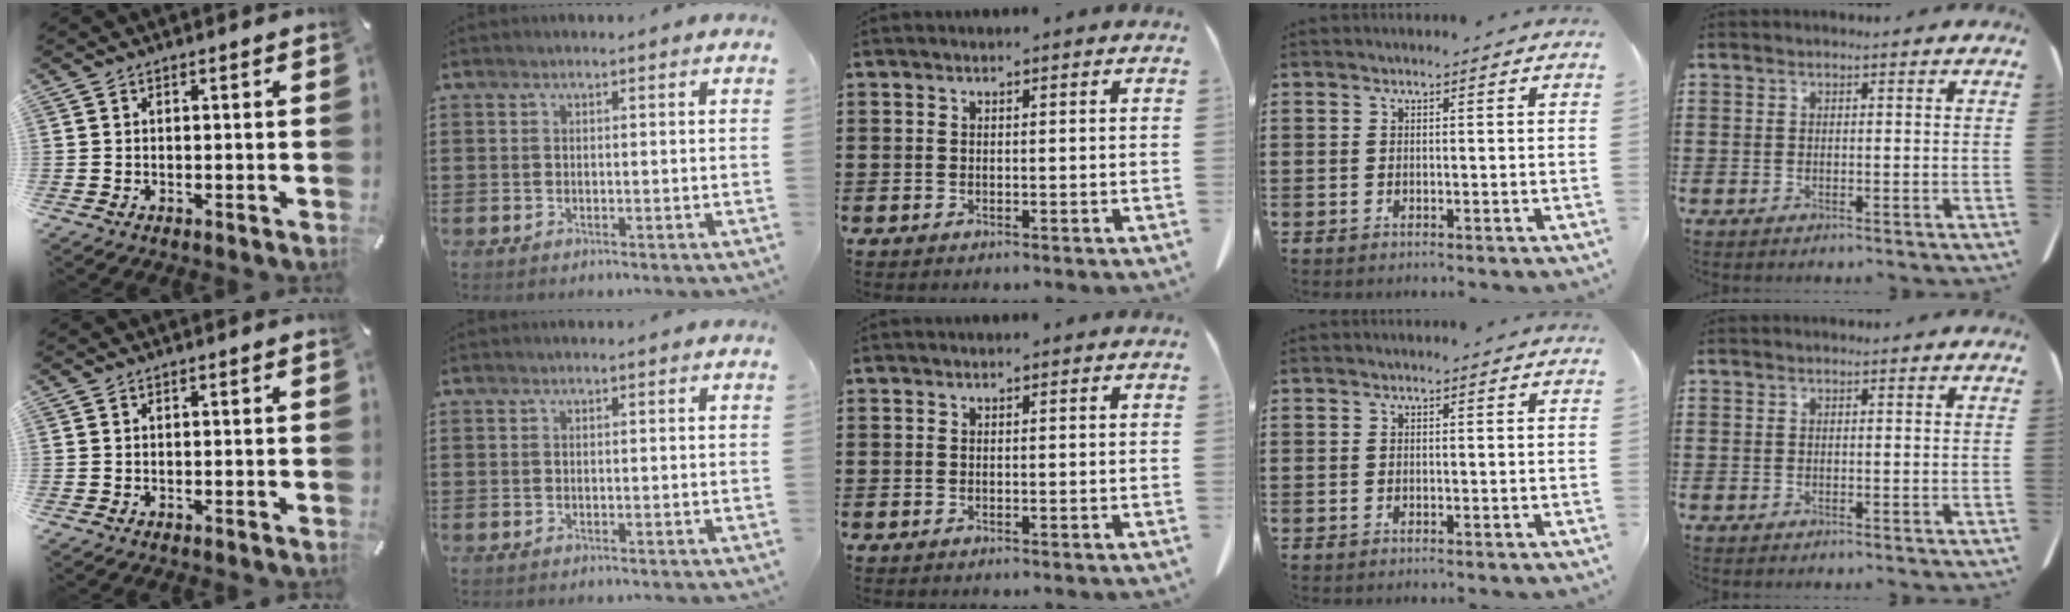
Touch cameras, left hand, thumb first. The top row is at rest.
{}